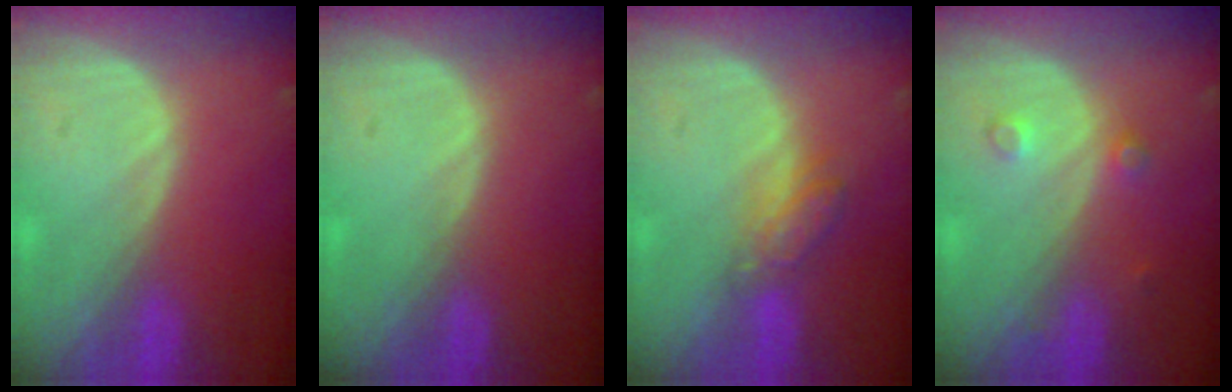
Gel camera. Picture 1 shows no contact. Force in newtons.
{"total": 0.0}
{"total": 4.3, "press": 4.1, "slide": 1.1}
{"total": 2.5, "press": 2.1, "slide": 1.3}